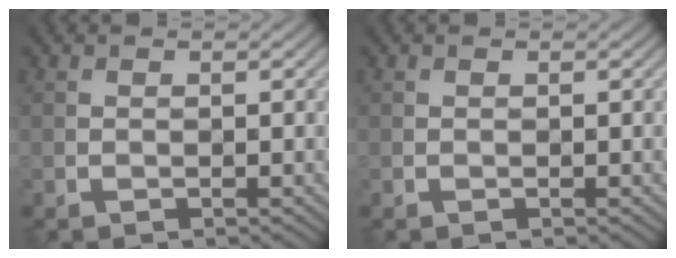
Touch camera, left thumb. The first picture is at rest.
{"total": 0.0}